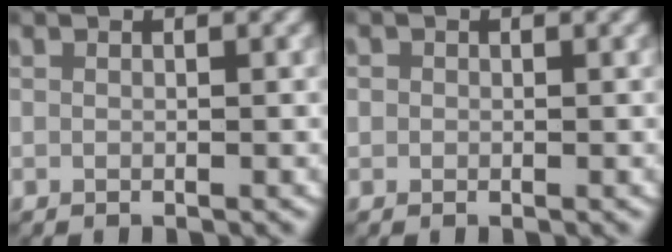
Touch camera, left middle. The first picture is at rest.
{"total": 1.6, "force": [0.3, 1.6, 0.4], "torque": [-0.012, 0.000, 0.002]}